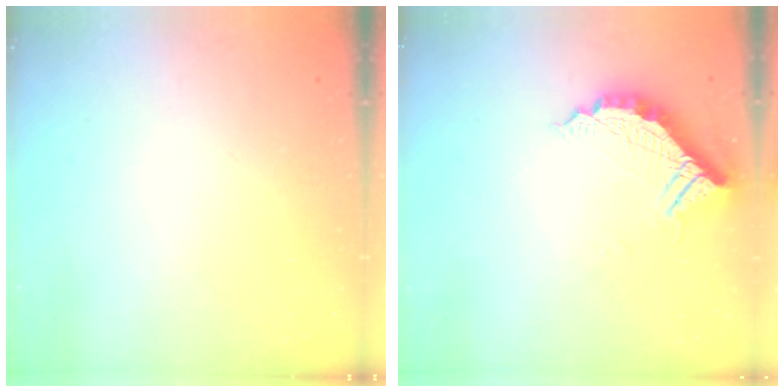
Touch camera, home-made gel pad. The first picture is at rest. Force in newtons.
{"total": 10.2, "press": 10.1, "slide": 0.6}